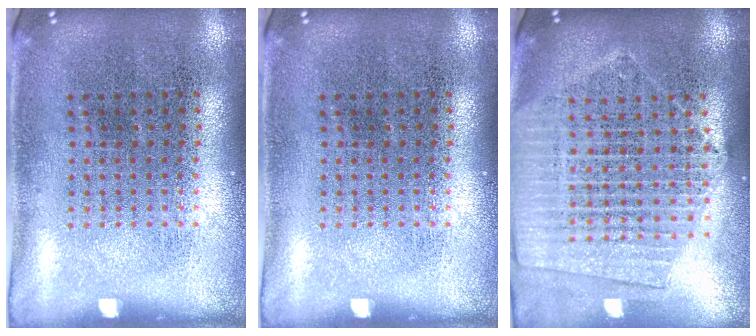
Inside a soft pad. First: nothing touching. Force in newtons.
{"total": 0.0}
{"total": 1.9, "press": 1.8, "slide": 0.7}